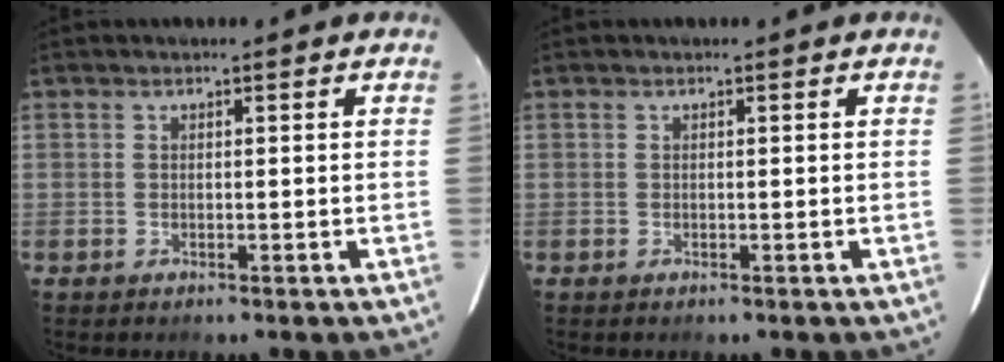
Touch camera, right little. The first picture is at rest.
{"total": 0.0}